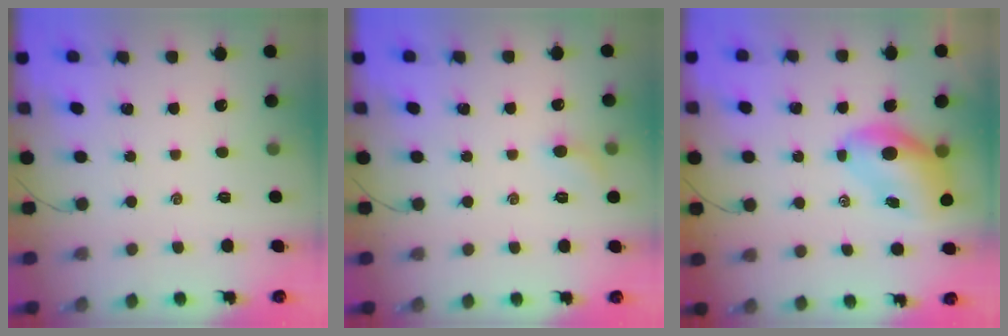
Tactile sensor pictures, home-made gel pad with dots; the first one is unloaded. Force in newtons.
{"total": 5.2, "press": 5.0, "slide": 1.7}
{"total": 7.5, "press": 7.2, "slide": 2.1}